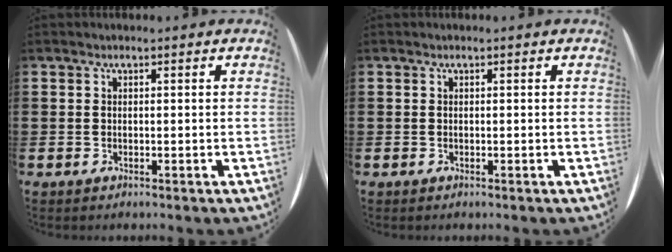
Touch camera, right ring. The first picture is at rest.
{"total": 0.0}